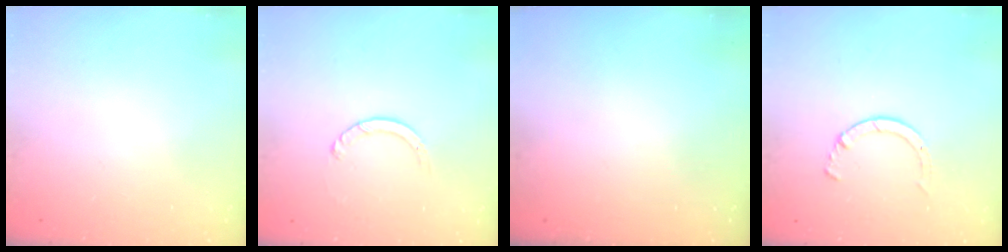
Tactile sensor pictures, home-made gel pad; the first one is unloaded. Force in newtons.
{"total": 1.3, "press": 1.2, "slide": 0.2}
{"total": 0.0}
{"total": 2.8, "press": 2.8, "slide": 0.4}